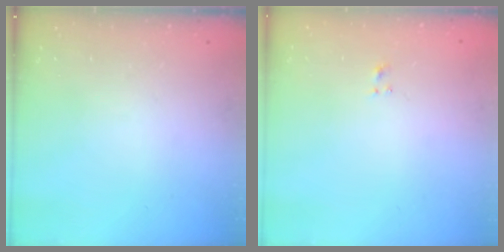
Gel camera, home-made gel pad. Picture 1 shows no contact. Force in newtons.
{"total": 0.9, "press": 0.5, "slide": 0.7}